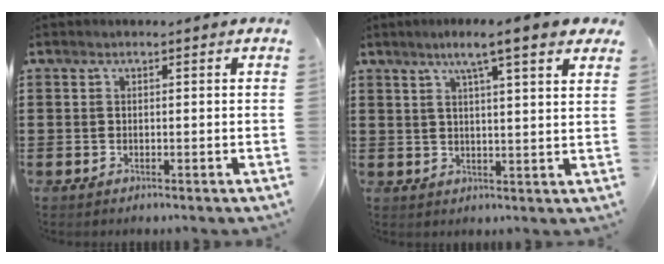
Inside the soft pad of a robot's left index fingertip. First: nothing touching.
{"total": 6.2, "force": [4.3, -0.1, 4.5], "torque": [-0.100, 0.000, 0.070]}